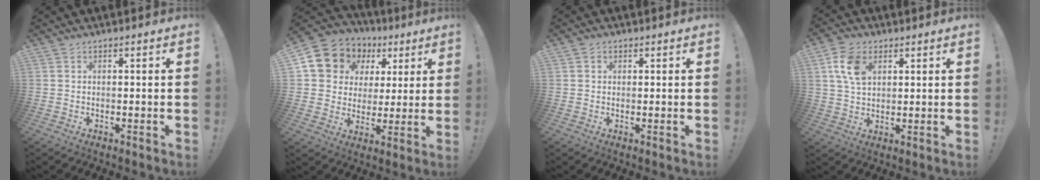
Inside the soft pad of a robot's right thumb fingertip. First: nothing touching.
{"total": 12.1, "force": [5.9, 10.0, 3.6], "torque": [-0.058, -0.035, 0.123]}
{"total": 1.1, "force": [0.4, 1.0, 0.1], "torque": [0.006, -0.001, 0.005]}
{"total": 9.9, "force": [3.6, 6.7, 6.4], "torque": [-0.111, 0.002, 0.070]}